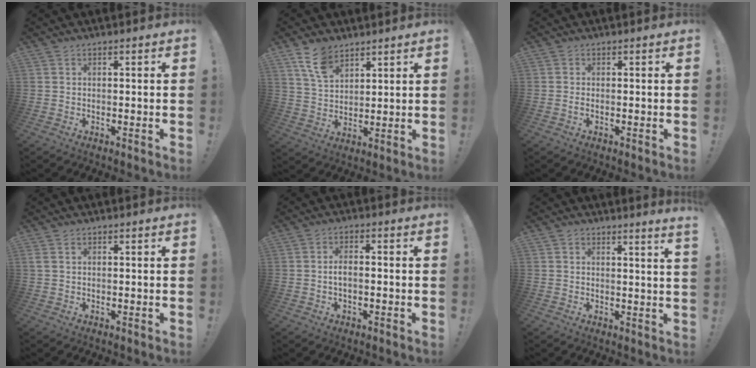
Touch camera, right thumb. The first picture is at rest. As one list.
[{"total": 9.3, "force": [6.6, 4.7, 4.7], "torque": [-0.087, -0.027, 0.127]}, {"total": 0.6, "force": [-0.2, 0.2, 0.6], "torque": [-0.011, 0.000, -0.004]}, {"total": 1.5, "force": [0.7, 0.9, 1.0], "torque": [-0.029, 0.006, 0.015]}, {"total": 3.1, "force": [-0.5, 1.3, 2.8], "torque": [-0.050, -0.004, -0.012]}, {"total": 2.5, "force": [2.0, -0.7, 1.5], "torque": [-0.010, -0.019, 0.029]}]